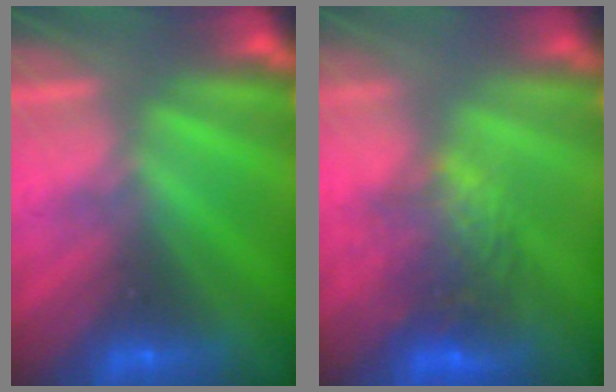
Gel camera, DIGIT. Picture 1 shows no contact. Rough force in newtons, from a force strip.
{"total": 7.1}